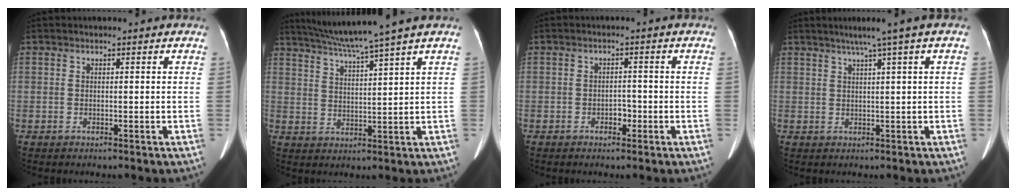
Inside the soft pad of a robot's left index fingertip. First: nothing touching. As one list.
[{"total": 8.9, "force": [7.4, -2.2, 4.3], "torque": [-0.076, 0.005, 0.128]}, {"total": 1.9, "force": [-1.1, 1.1, 1.1], "torque": [-0.015, 0.001, -0.018]}, {"total": 4.9, "force": [2.7, -1.0, 4.0], "torque": [-0.065, 0.014, 0.045]}]